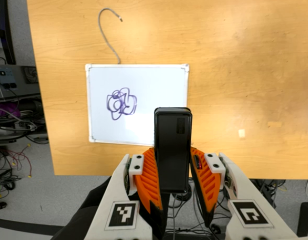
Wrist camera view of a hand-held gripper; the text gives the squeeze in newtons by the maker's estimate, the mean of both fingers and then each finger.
{"total": 6.1, "left": 4.0, "right": 8.2}